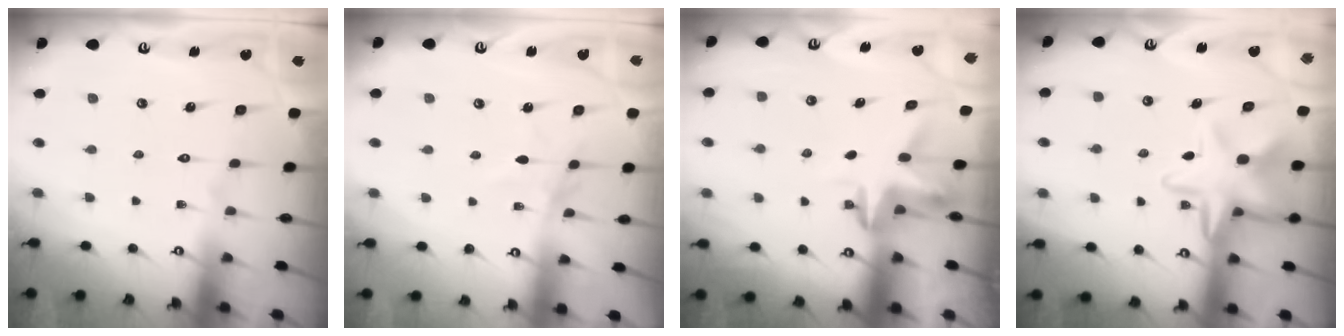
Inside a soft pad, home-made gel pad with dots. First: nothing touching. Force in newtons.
{"total": 2.9, "press": 2.8, "slide": 0.4}
{"total": 3.6, "press": 3.6, "slide": 0.2}
{"total": 11.8, "press": 11.7, "slide": 1.8}